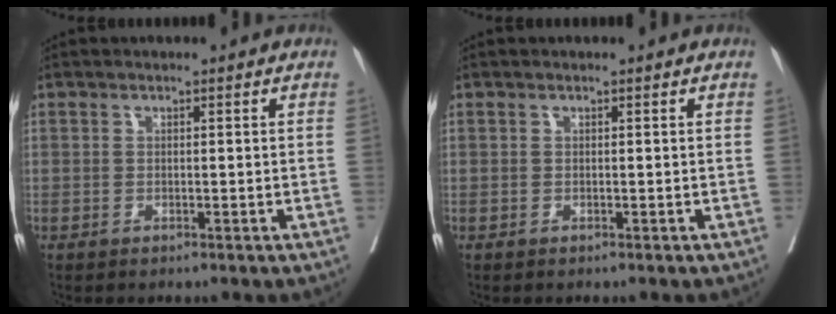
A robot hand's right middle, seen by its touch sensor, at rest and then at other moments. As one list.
[{"total": 0.0}]